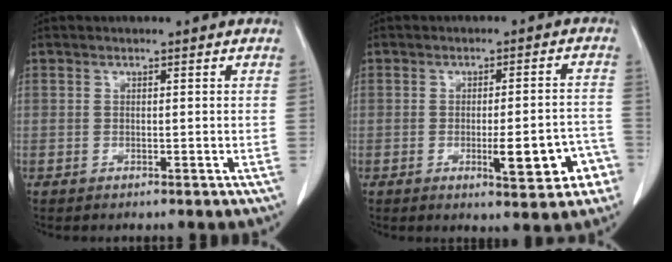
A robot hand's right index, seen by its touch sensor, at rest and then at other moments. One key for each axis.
{"total": 8.6, "fx": -3.3, "fy": 1.9, "fz": 7.7, "tx": -0.094, "ty": 0.011, "tz": -0.036}